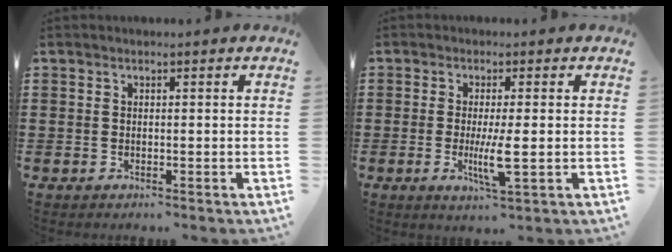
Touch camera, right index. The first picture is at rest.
{"total": 5.4, "force": [-0.8, 0.5, 5.3], "torque": [-0.105, -0.016, -0.017]}